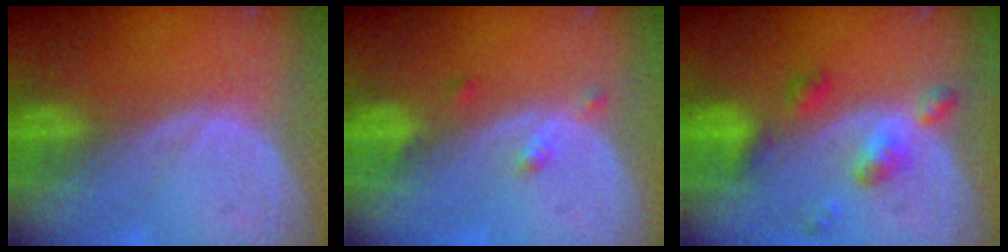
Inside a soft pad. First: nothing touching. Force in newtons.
{"total": 2.2, "press": 1.8, "slide": 1.3}
{"total": 5.9, "press": 5.1, "slide": 2.9}